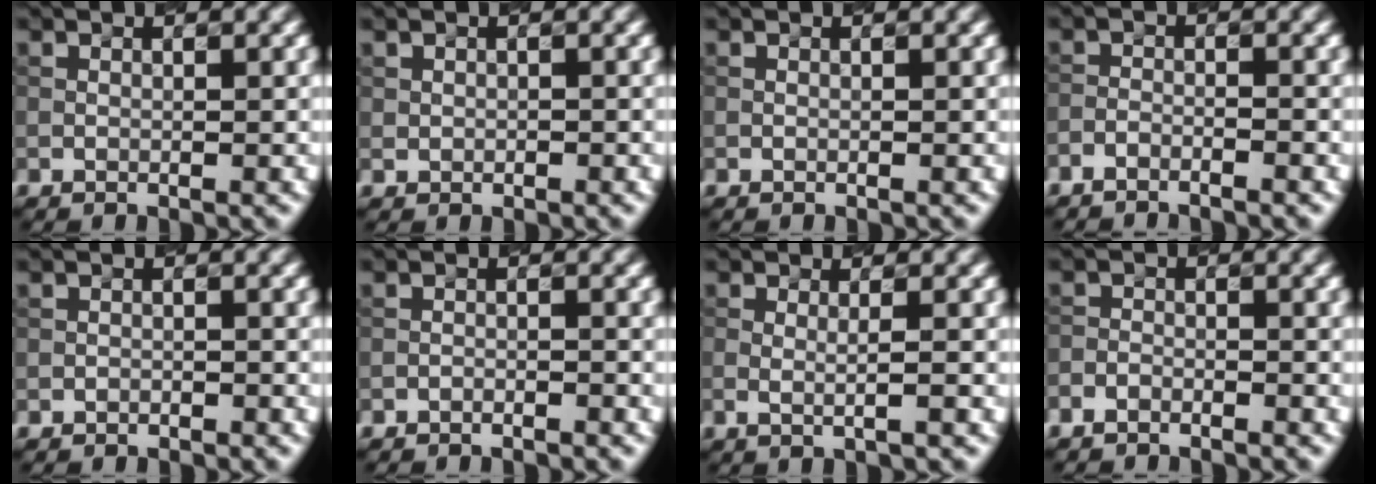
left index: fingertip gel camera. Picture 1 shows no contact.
{"total": 0.9, "force": [0.2, 0.8, 0.3], "torque": [-0.002, -0.001, 0.004]}
{"total": 0.0}
{"total": 1.7, "force": [-1.6, 0.2, 0.7], "torque": [-0.019, 0.003, -0.034]}
{"total": 0.6, "force": [-0.5, 0.4, 0.1], "torque": [0.002, -0.001, -0.008]}
{"total": 0.9, "force": [-0.8, 0.3, 0.2], "torque": [0.001, 0.001, -0.016]}
{"total": 1.7, "force": [0.0, 0.4, 1.6], "torque": [-0.027, -0.004, -0.008]}
{"total": 1.7, "force": [-1.5, 0.7, 0.3], "torque": [-0.005, 0.001, -0.035]}